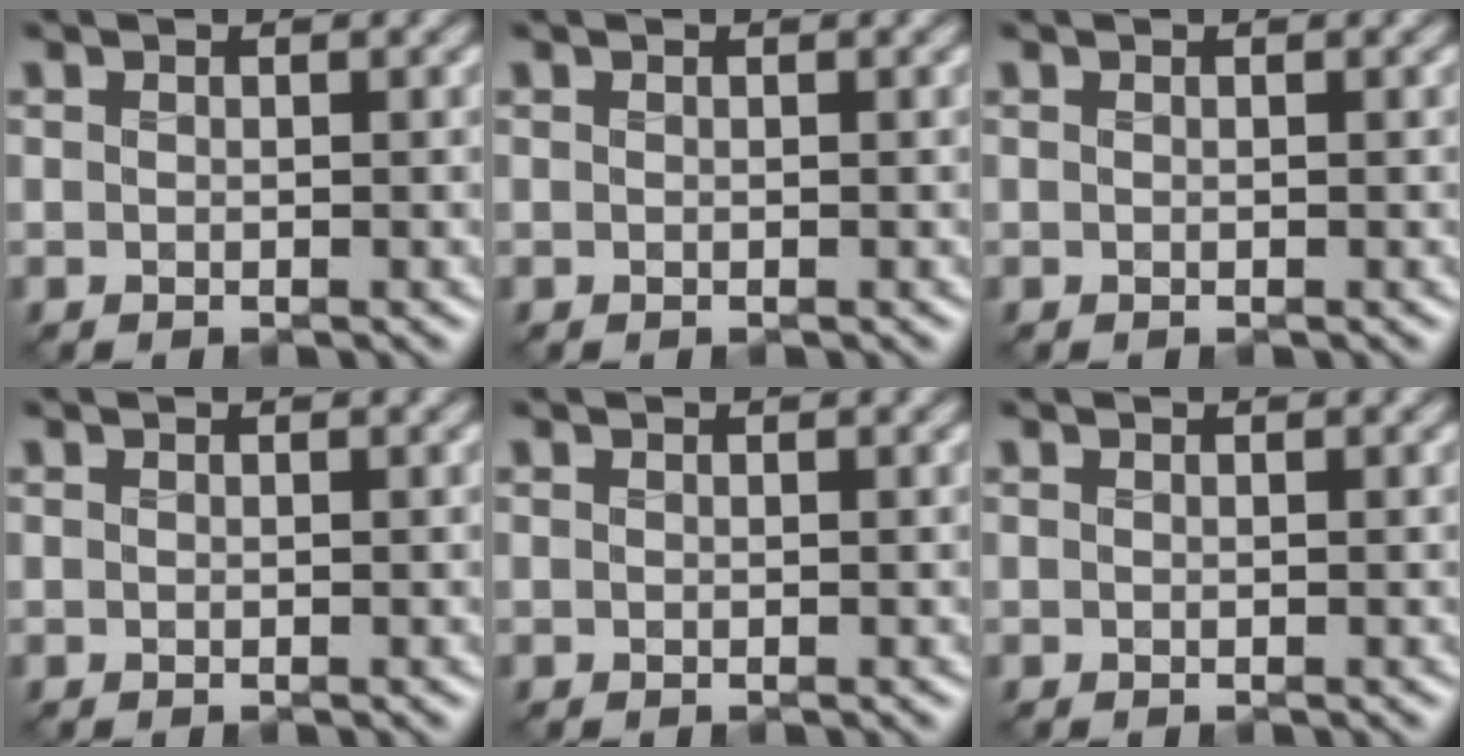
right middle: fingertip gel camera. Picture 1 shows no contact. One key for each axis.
{"total": 0.0}
{"total": 0.0}
{"total": 0.0}
{"total": 0.0}
{"total": 0.0}